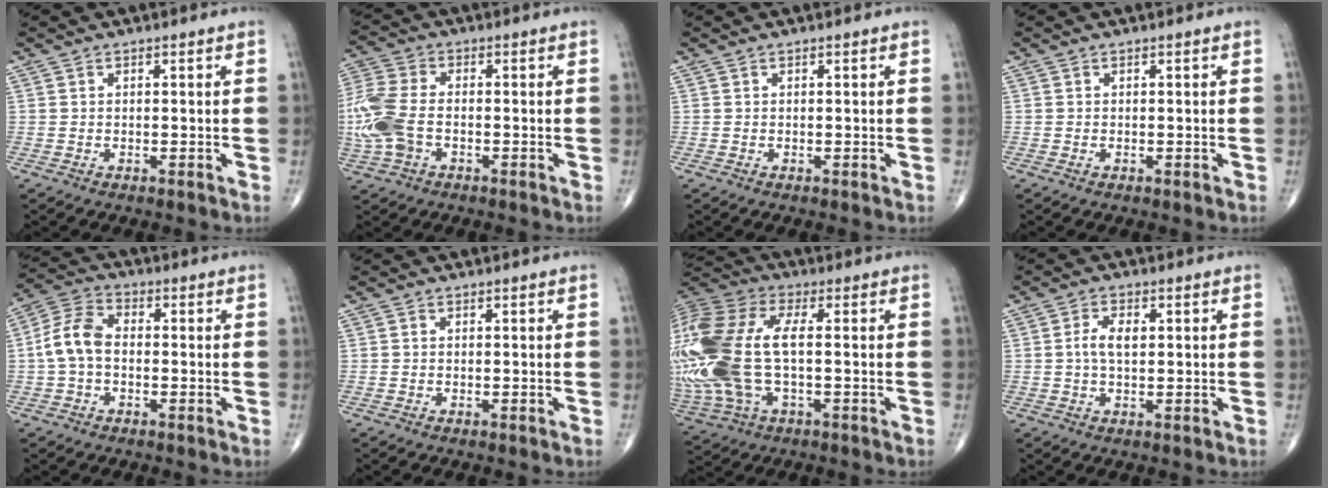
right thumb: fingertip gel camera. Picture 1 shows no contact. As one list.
[{"total": 11.4, "force": [-2.1, 6.7, 8.9], "torque": [-0.232, 0.018, -0.042]}, {"total": 0.0}, {"total": 0.0}, {"total": 7.8, "force": [-0.7, 5.0, 5.9], "torque": [-0.119, 0.025, -0.024]}, {"total": 0.0}, {"total": 25.1, "force": [-0.5, 12.5, 21.8], "torque": [-0.552, 0.015, 0.002]}, {"total": 4.1, "force": [0.5, 2.2, 3.5], "torque": [-0.074, 0.005, 0.007]}]